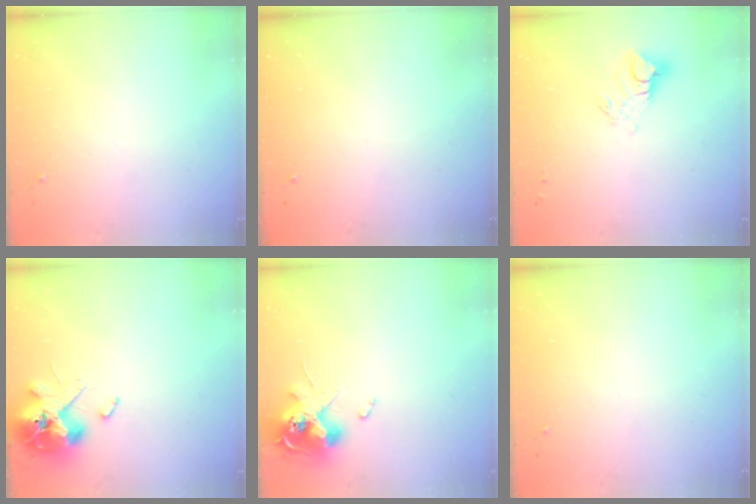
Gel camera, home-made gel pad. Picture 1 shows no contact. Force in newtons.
{"total": 0.0}
{"total": 10.0, "press": 9.9, "slide": 1.0}
{"total": 13.9, "press": 13.7, "slide": 2.2}
{"total": 12.4, "press": 12.3, "slide": 1.1}
{"total": 0.0}